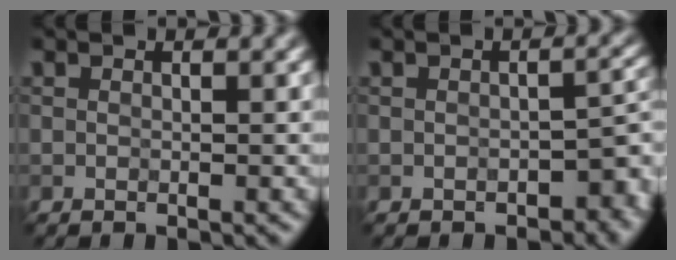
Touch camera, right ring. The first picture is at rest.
{"total": 3.5, "force": [-1.7, 1.9, 2.4], "torque": [-0.018, 0.003, -0.023]}